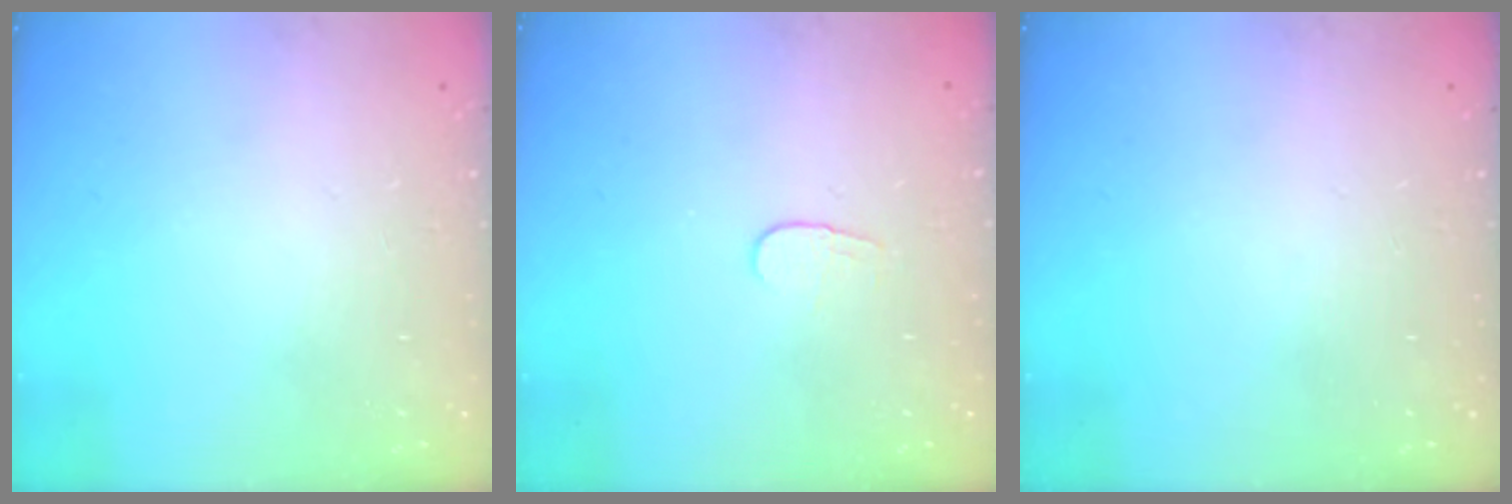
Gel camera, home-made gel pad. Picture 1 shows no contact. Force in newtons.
{"total": 3.8, "press": 3.8, "slide": 0.3}
{"total": 0.0}